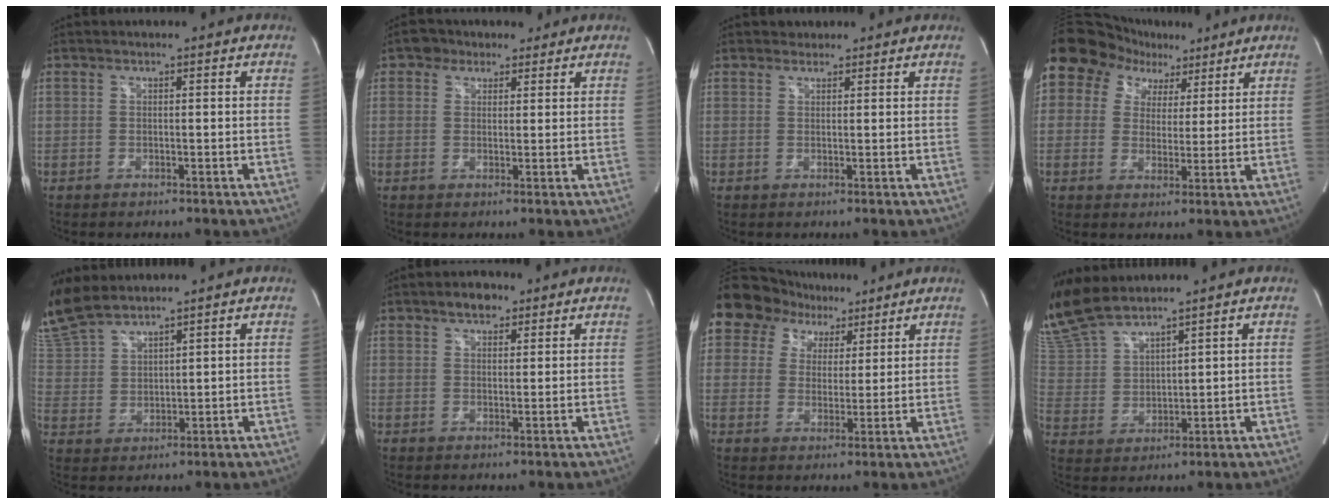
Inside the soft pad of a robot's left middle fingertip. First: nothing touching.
{"total": 4.2, "force": [2.5, 3.2, 1.0], "torque": [-0.022, 0.024, 0.039]}
{"total": 1.4, "force": [1.1, 0.9, -0.2], "torque": [0.004, 0.011, 0.012]}
{"total": 12.6, "force": [7.5, 9.3, 4.0], "torque": [-0.066, 0.052, 0.121]}
{"total": 10.8, "force": [9.8, 2.4, 3.8], "torque": [-0.106, 0.013, 0.213]}
{"total": 3.5, "force": [2.3, 2.0, 1.7], "torque": [-0.029, 0.010, 0.038]}
{"total": 14.6, "force": [8.6, 10.8, 4.6], "torque": [-0.102, 0.058, 0.147]}
{"total": 9.6, "force": [9.0, 0.8, 3.2], "torque": [-0.088, 0.013, 0.199]}